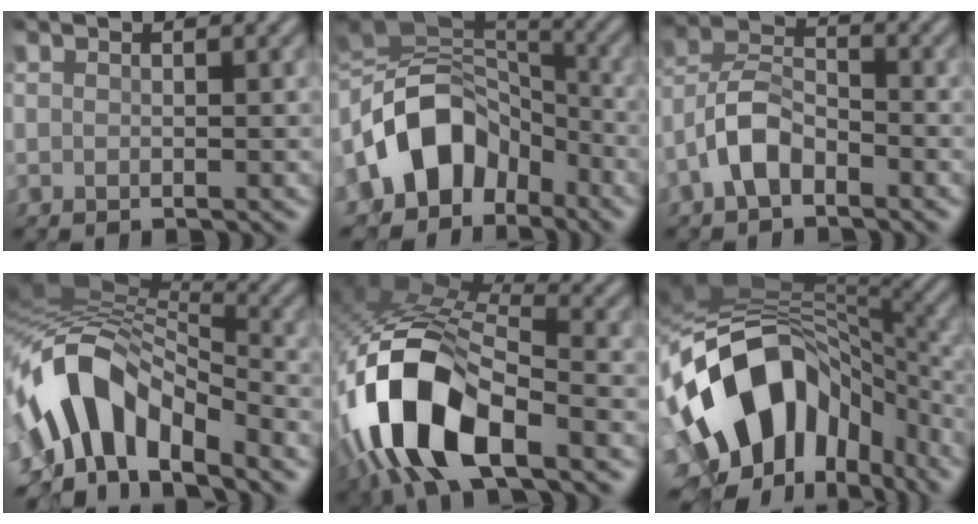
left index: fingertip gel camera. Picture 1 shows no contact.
{"total": 10.5, "force": [-3.7, 7.7, 6.1], "torque": [-0.110, 0.025, -0.082]}
{"total": 4.1, "force": [-2.4, 2.0, 2.7], "torque": [-0.055, 0.018, -0.054]}
{"total": 9.3, "force": [-4.2, 5.3, 6.3], "torque": [-0.105, 0.016, -0.080]}
{"total": 11.9, "force": [-5.3, 5.3, 9.2], "torque": [-0.193, 0.005, -0.100]}
{"total": 16.3, "force": [-3.3, 10.8, 11.7], "torque": [-0.225, -0.004, -0.049]}